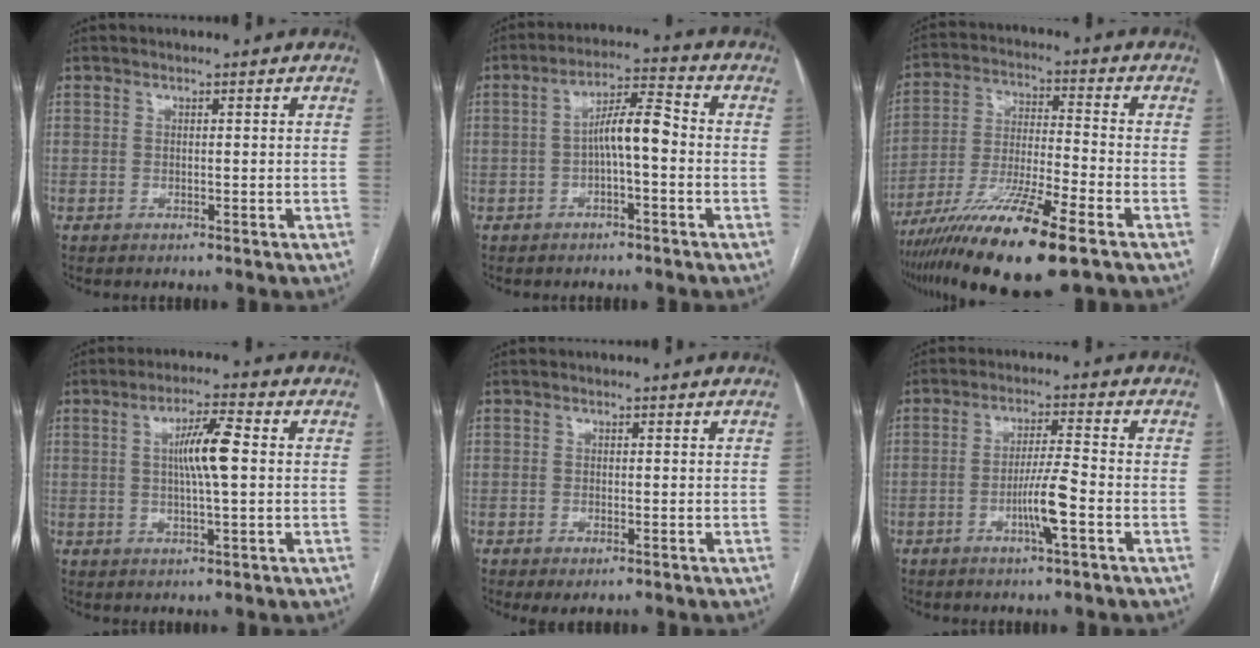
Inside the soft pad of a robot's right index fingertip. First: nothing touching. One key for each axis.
{"total": 6.6, "fx": -0.9, "fy": 1.3, "fz": 6.4, "tx": -0.113, "ty": 0.025, "tz": -0.017}
{"total": 16.6, "fx": -10.2, "fy": 1.2, "fz": 13.0, "tx": -0.249, "ty": -0.041, "tz": -0.183}
{"total": 6.9, "fx": 0.8, "fy": 0.6, "fz": 6.8, "tx": -0.123, "ty": 0.007, "tz": 0.011}
{"total": 1.9, "fx": -1.0, "fy": 0.7, "fz": 1.4, "tx": -0.019, "ty": -0.003, "tz": -0.009}
{"total": 6.1, "fx": -2.3, "fy": -0.4, "fz": 5.6, "tx": -0.108, "ty": -0.004, "tz": -0.043}